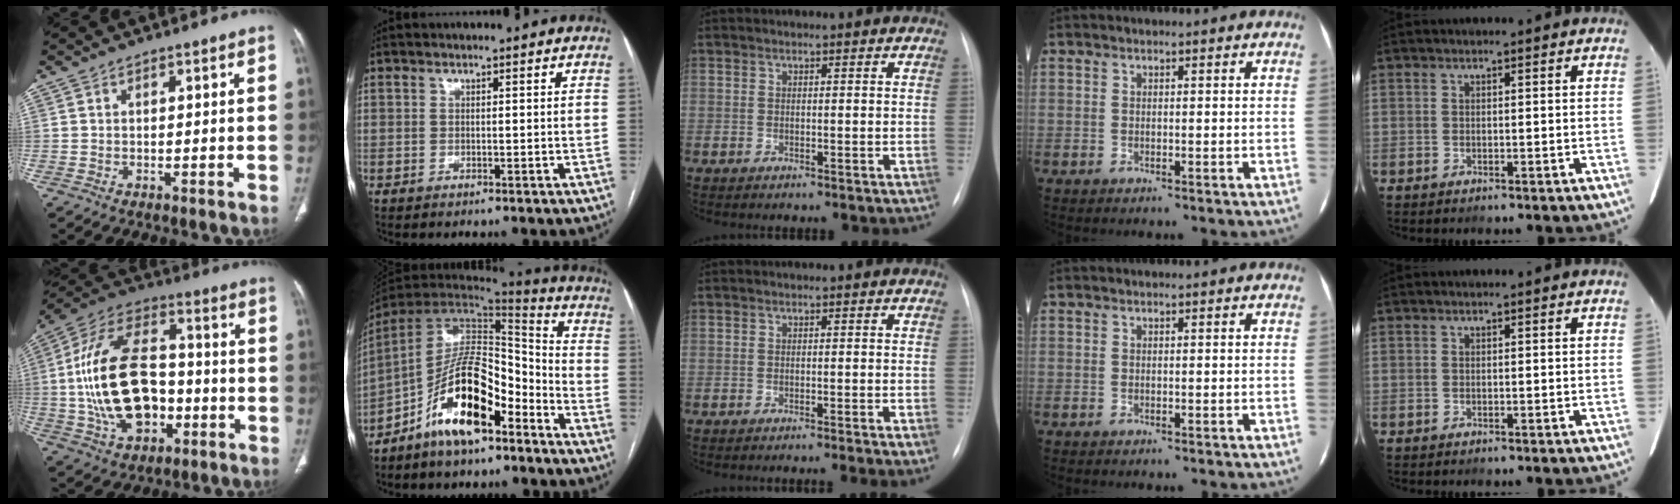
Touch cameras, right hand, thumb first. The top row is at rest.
{"thumb": {"total": 21.7, "force": [-2.8, 13.5, 16.8], "torque": [-0.302, 0.032, -0.041]}, "index": {"total": 15.0, "force": [-8.9, 4.9, 11.1], "torque": [-0.203, 0.015, -0.158]}, "middle": {"total": 2.4, "force": [-1.6, -0.4, 1.7], "torque": [-0.014, -0.002, -0.022]}}